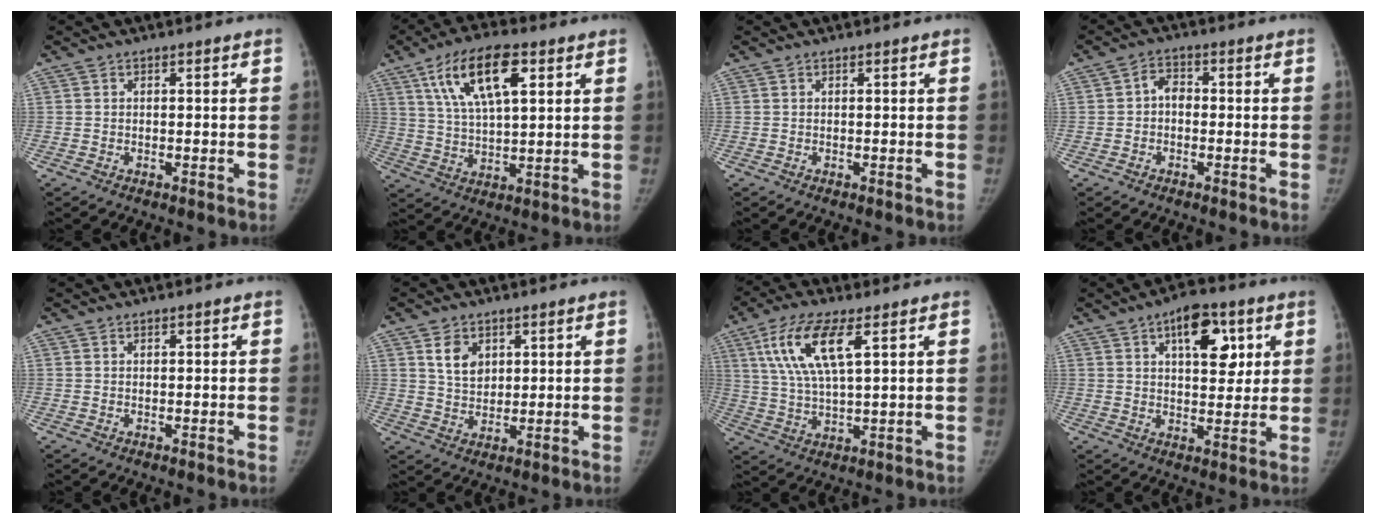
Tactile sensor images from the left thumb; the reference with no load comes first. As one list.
[{"total": 14.2, "force": [6.1, 5.7, 11.4], "torque": [-0.193, -0.008, 0.110]}, {"total": 0.0}, {"total": 3.6, "force": [-0.1, 3.0, 1.9], "torque": [-0.010, 0.013, -0.010]}, {"total": 0.0}, {"total": 5.9, "force": [2.6, 4.2, 3.2], "torque": [-0.034, -0.020, 0.052]}, {"total": 12.1, "force": [4.9, 3.8, 10.4], "torque": [-0.218, -0.009, 0.097]}, {"total": 11.5, "force": [4.9, 6.1, 8.5], "torque": [-0.086, -0.014, 0.069]}]